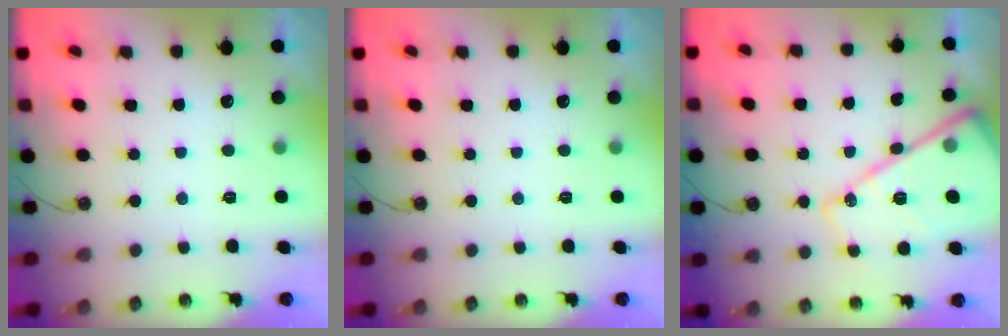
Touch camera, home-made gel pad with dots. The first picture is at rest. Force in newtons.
{"total": 0.0}
{"total": 20.9, "press": 20.8, "slide": 2.0}